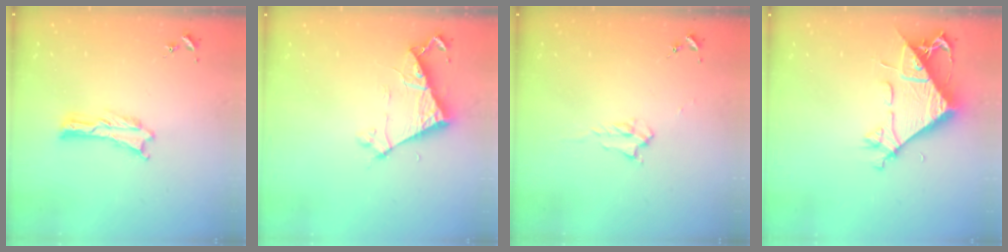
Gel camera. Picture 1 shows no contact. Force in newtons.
{"total": 6.1, "press": 6.1, "slide": 0.4}
{"total": 2.2, "press": 2.2, "slide": 0.4}
{"total": 9.3, "press": 9.2, "slide": 0.9}